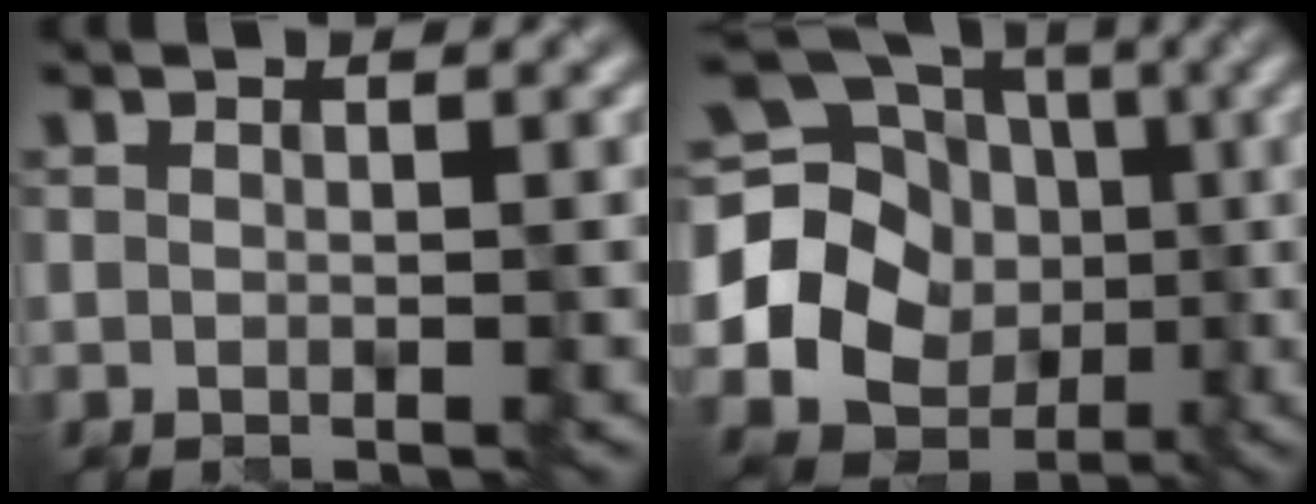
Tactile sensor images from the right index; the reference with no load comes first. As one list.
[{"total": 20.2, "force": [-1.2, 18.8, 7.3], "torque": [-0.165, 0.008, -0.048]}]